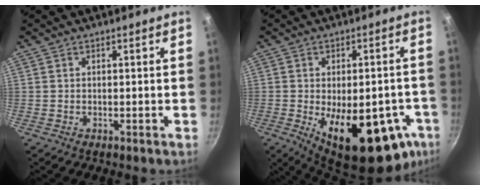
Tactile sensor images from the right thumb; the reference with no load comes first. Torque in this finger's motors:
{"motor_torque": [-0.19, 1.10, 0.19, -0.09, 0.34]}